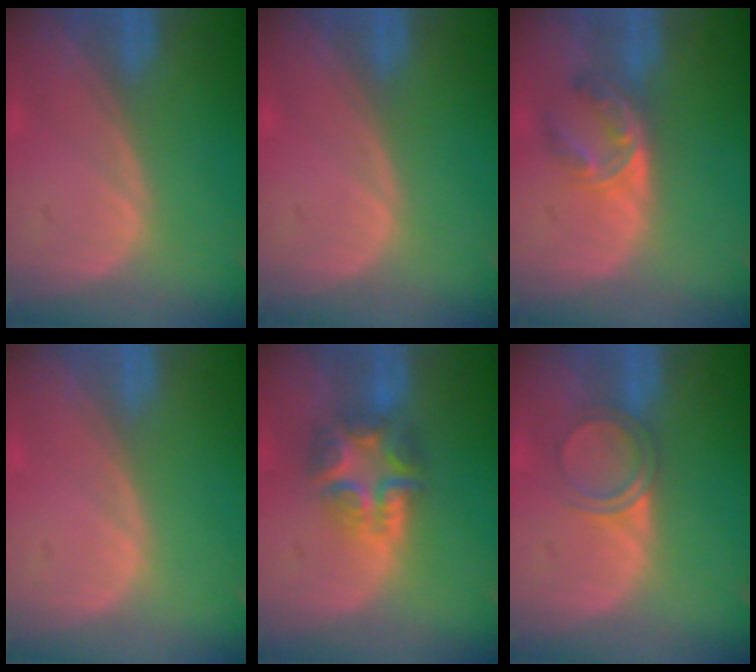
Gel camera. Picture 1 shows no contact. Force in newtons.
{"total": 0.0}
{"total": 5.7, "press": 4.5, "slide": 3.4}
{"total": 0.0}
{"total": 7.6, "press": 6.5, "slide": 3.9}
{"total": 3.6, "press": 3.3, "slide": 1.2}